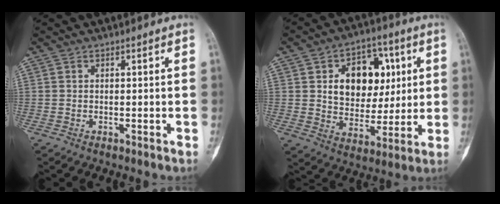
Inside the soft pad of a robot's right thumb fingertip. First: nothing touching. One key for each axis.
{"total": 15.9, "fx": 3.7, "fy": 11.4, "fz": 10.4, "tx": -0.101, "ty": 0.002, "tz": 0.062}